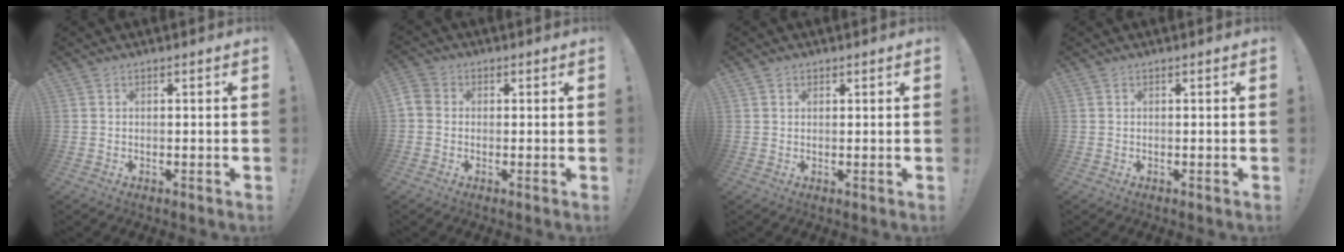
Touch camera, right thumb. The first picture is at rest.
{"total": 3.4, "force": [-0.7, 2.8, 1.8], "torque": [-0.045, 0.014, -0.012]}
{"total": 1.1, "force": [0.7, 0.9, 0.2], "torque": [-0.001, 0.000, 0.012]}
{"total": 0.0}